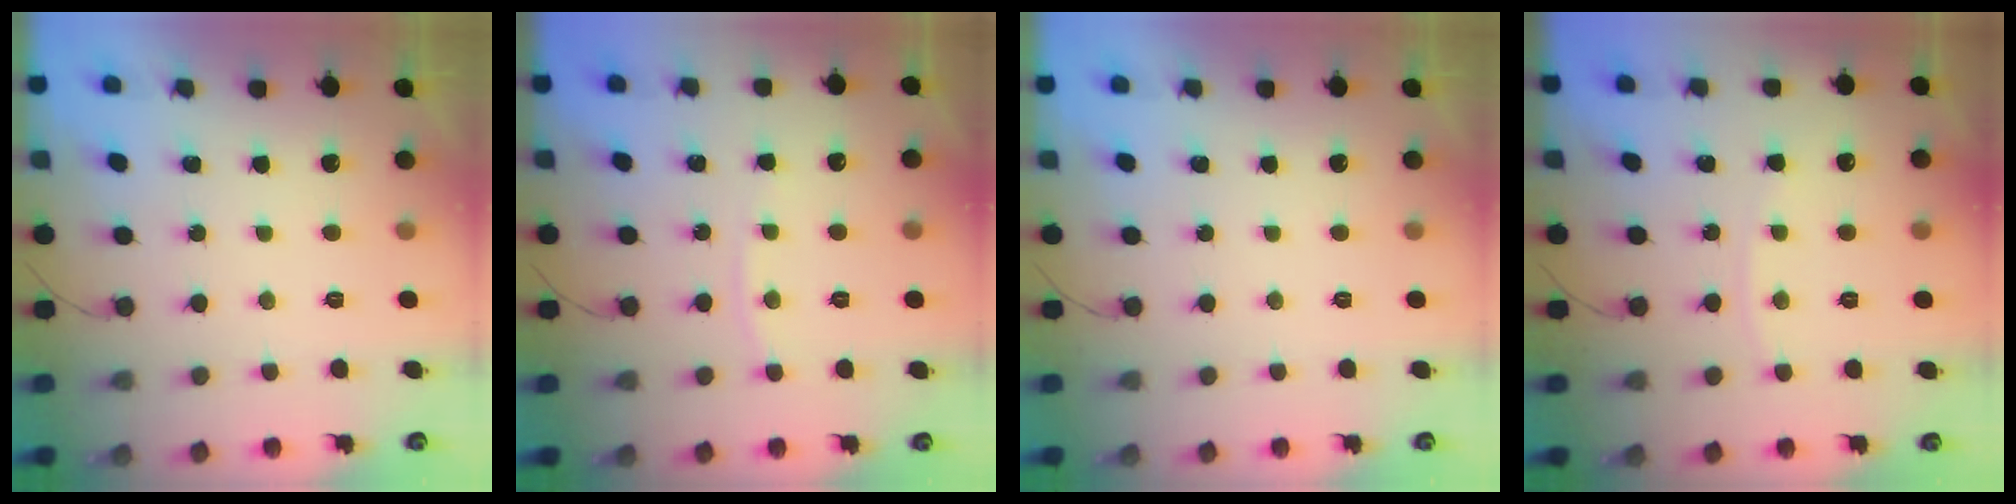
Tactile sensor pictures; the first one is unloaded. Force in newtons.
{"total": 3.6, "press": 3.6, "slide": 0.5}
{"total": 0.0}
{"total": 4.0, "press": 4.0, "slide": 0.5}